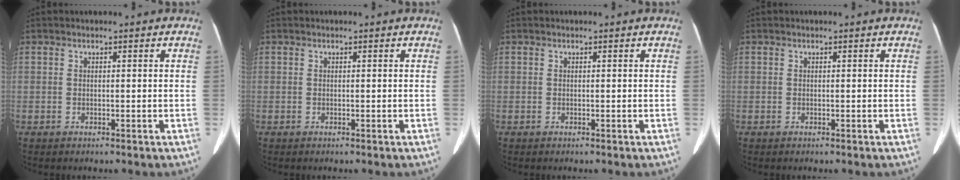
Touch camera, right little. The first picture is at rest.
{"total": 0.0}
{"total": 0.0}
{"total": 0.0}